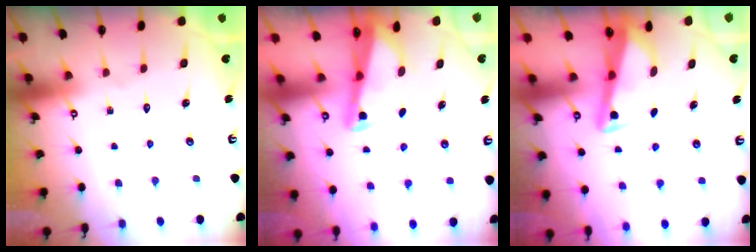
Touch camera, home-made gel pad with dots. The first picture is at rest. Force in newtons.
{"total": 2.5, "press": 2.5, "slide": 0.2}
{"total": 3.4, "press": 3.4, "slide": 0.3}